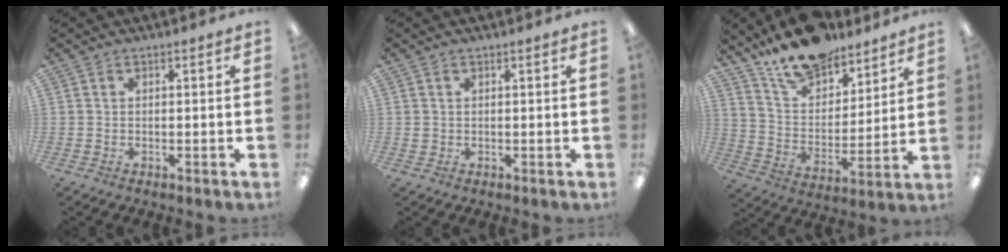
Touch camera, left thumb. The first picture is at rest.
{"total": 0.8, "force": [0.4, 0.7, 0.2], "torque": [-0.005, 0.003, 0.008]}
{"total": 15.4, "force": [13.2, 6.2, 5.0], "torque": [-0.095, -0.093, 0.240]}